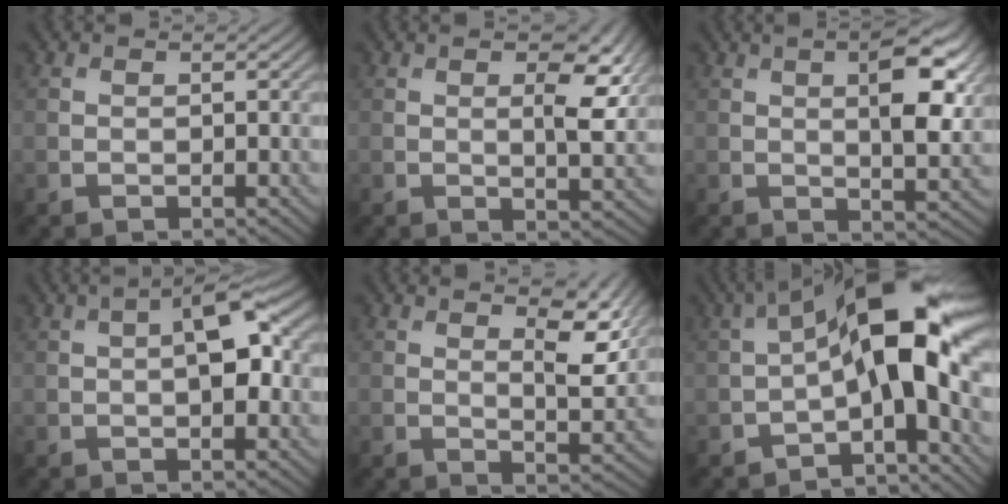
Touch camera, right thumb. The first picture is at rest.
{"total": 5.5, "force": [1.7, 1.9, 4.9], "torque": [-0.082, -0.002, 0.030]}
{"total": 7.7, "force": [2.2, 2.4, 6.9], "torque": [-0.110, 0.003, 0.031]}
{"total": 6.4, "force": [0.6, 2.4, 5.9], "torque": [-0.094, 0.010, 0.004]}
{"total": 6.4, "force": [3.2, 2.0, 5.1], "torque": [-0.088, -0.004, 0.056]}
{"total": 13.1, "force": [-0.7, 5.2, 12.0], "torque": [-0.186, 0.011, -0.029]}